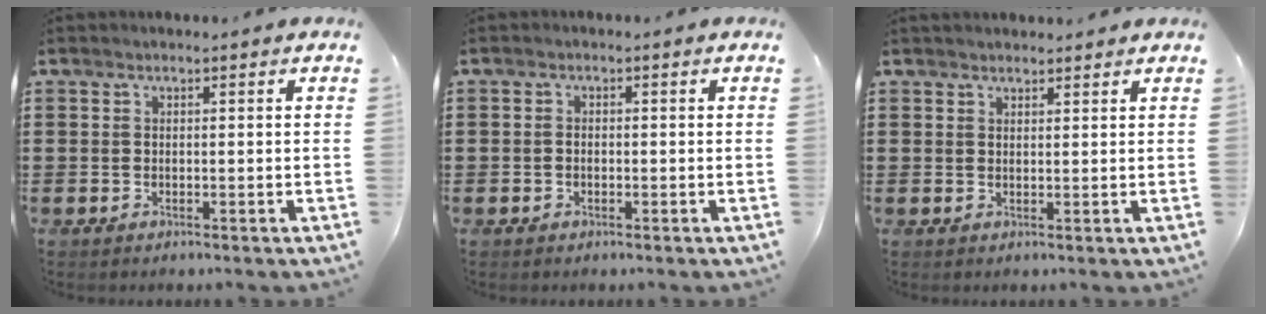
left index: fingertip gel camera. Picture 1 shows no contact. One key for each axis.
{"total": 0.9, "fx": -0.4, "fy": 0.6, "fz": 0.5, "tx": -0.014, "ty": 0.000, "tz": -0.007}
{"total": 1.5, "fx": 1.4, "fy": 0.3, "fz": 0.0, "tx": -0.004, "ty": 0.002, "tz": 0.028}